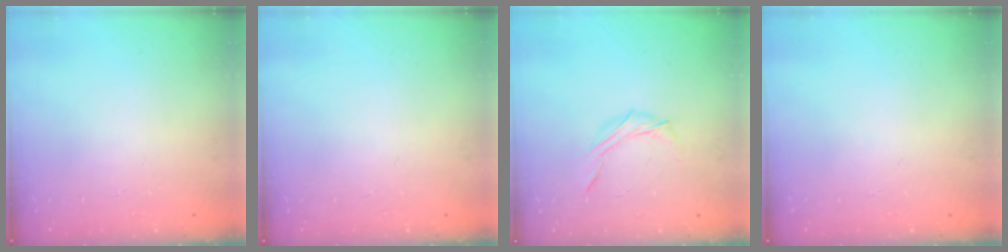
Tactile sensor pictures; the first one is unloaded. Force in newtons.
{"total": 0.0}
{"total": 5.5, "press": 5.4, "slide": 1.3}
{"total": 0.0}